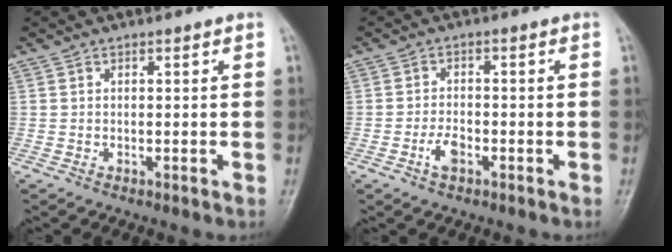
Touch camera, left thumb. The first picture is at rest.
{"total": 3.4, "force": [-1.7, 1.8, 2.4], "torque": [-0.045, 0.012, -0.033]}